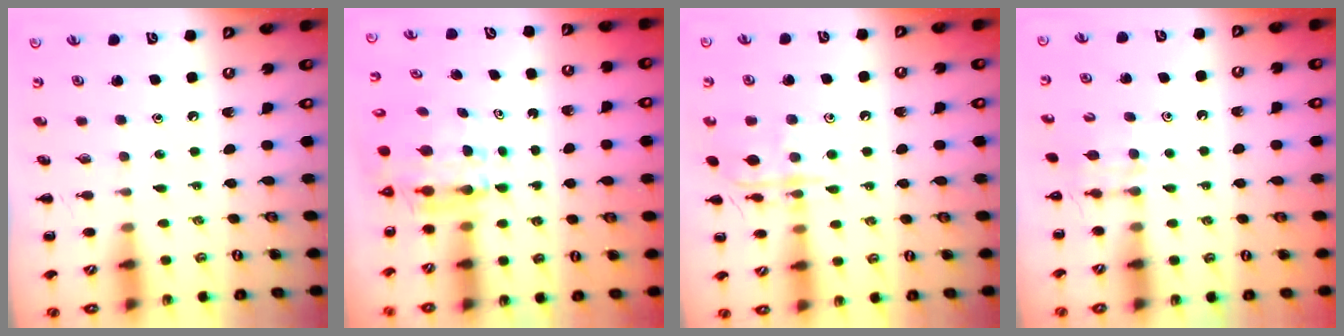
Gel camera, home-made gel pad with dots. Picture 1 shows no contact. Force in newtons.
{"total": 5.4, "press": 5.3, "slide": 1.0}
{"total": 12.5, "press": 12.5, "slide": 0.7}
{"total": 5.0, "press": 4.7, "slide": 1.6}